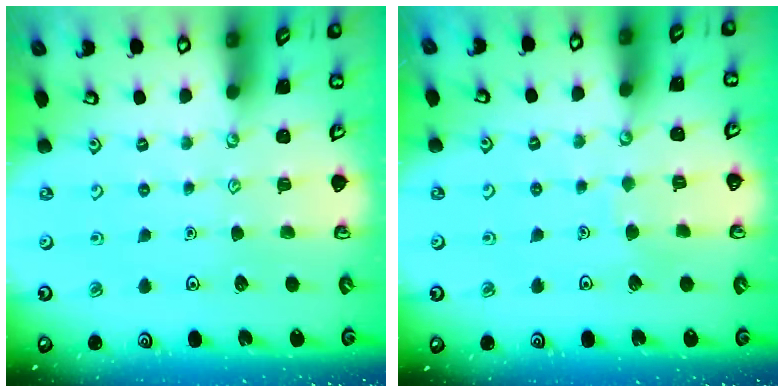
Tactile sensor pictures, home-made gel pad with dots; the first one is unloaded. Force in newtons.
{"total": 3.6, "press": 3.5, "slide": 0.2}